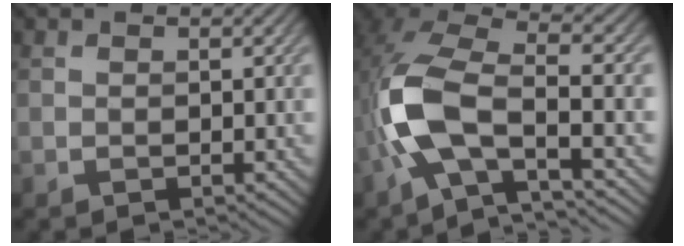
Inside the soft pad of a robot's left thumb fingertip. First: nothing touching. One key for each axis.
{"total": 11.5, "fx": -3.7, "fy": 4.8, "fz": 9.8, "tx": -0.215, "ty": -0.008, "tz": -0.081}